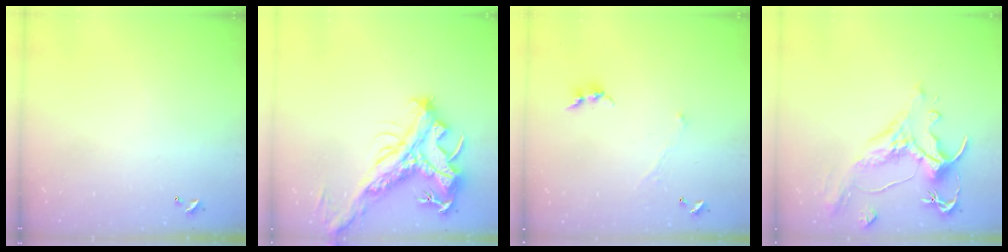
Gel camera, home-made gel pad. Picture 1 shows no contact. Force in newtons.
{"total": 9.3, "press": 9.1, "slide": 2.0}
{"total": 0.8, "press": 0.7, "slide": 0.3}
{"total": 1.5, "press": 0.2, "slide": 1.5}